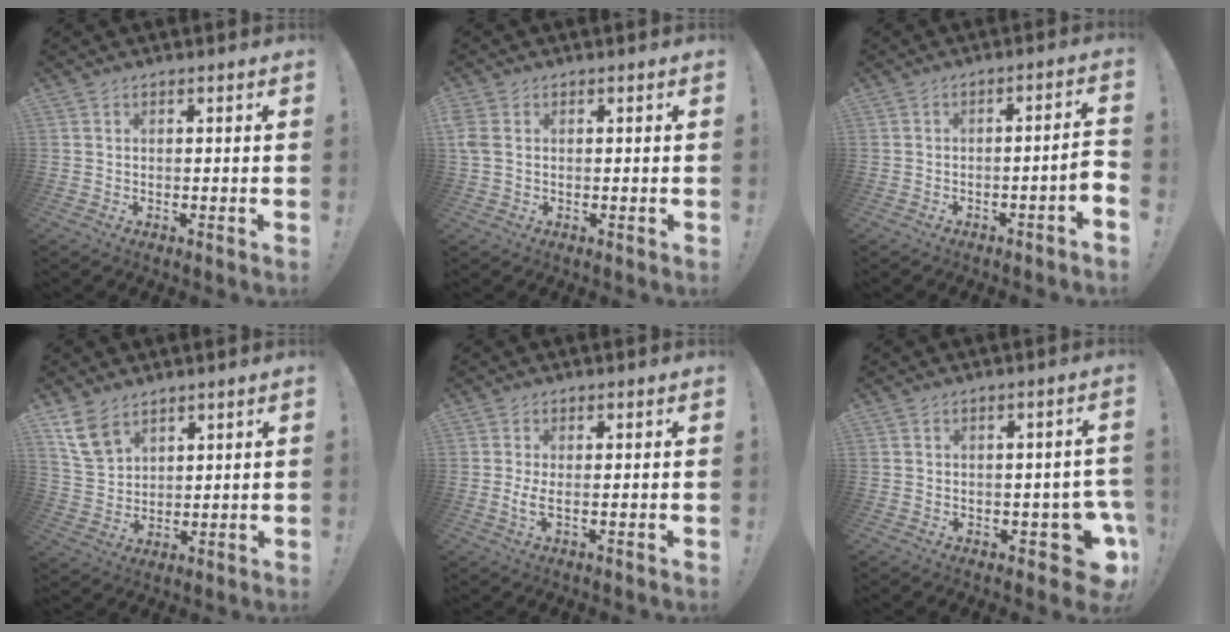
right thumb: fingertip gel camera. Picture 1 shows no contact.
{"total": 3.4, "force": [0.8, 2.3, 2.4], "torque": [-0.059, 0.006, 0.018]}
{"total": 4.7, "force": [-2.2, -0.1, 4.1], "torque": [-0.071, 0.003, -0.035]}
{"total": 9.4, "force": [6.6, 5.4, 4.1], "torque": [-0.078, -0.028, 0.133]}
{"total": 2.9, "force": [-0.1, 0.3, 2.9], "torque": [-0.057, -0.008, -0.002]}
{"total": 8.7, "force": [-2.7, 4.7, 6.9], "torque": [-0.073, 0.016, -0.032]}